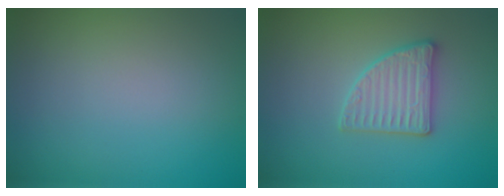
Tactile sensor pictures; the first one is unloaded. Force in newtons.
{"total": 2.8, "press": 2.8, "slide": 0.4}